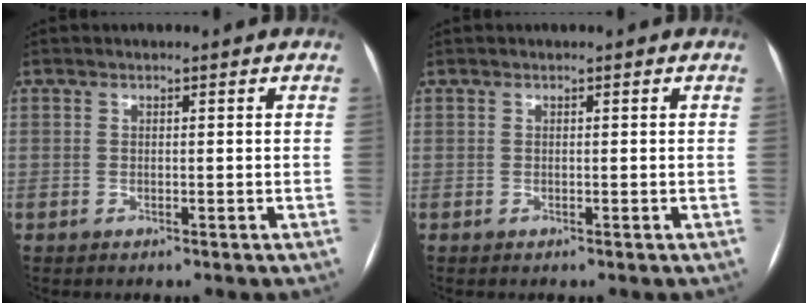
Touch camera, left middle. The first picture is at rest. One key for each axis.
{"total": 0.0}